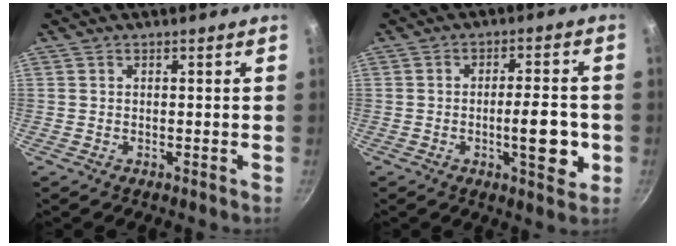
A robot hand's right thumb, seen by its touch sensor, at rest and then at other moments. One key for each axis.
{"total": 9.4, "fx": -2.1, "fy": 3.2, "fz": 8.6, "tx": -0.107, "ty": 0.006, "tz": -0.029}